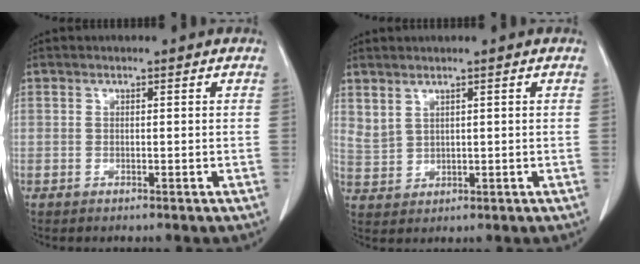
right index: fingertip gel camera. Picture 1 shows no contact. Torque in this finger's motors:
{"motor_torque": [0.15, 0.22, 0.10, 0.00]}